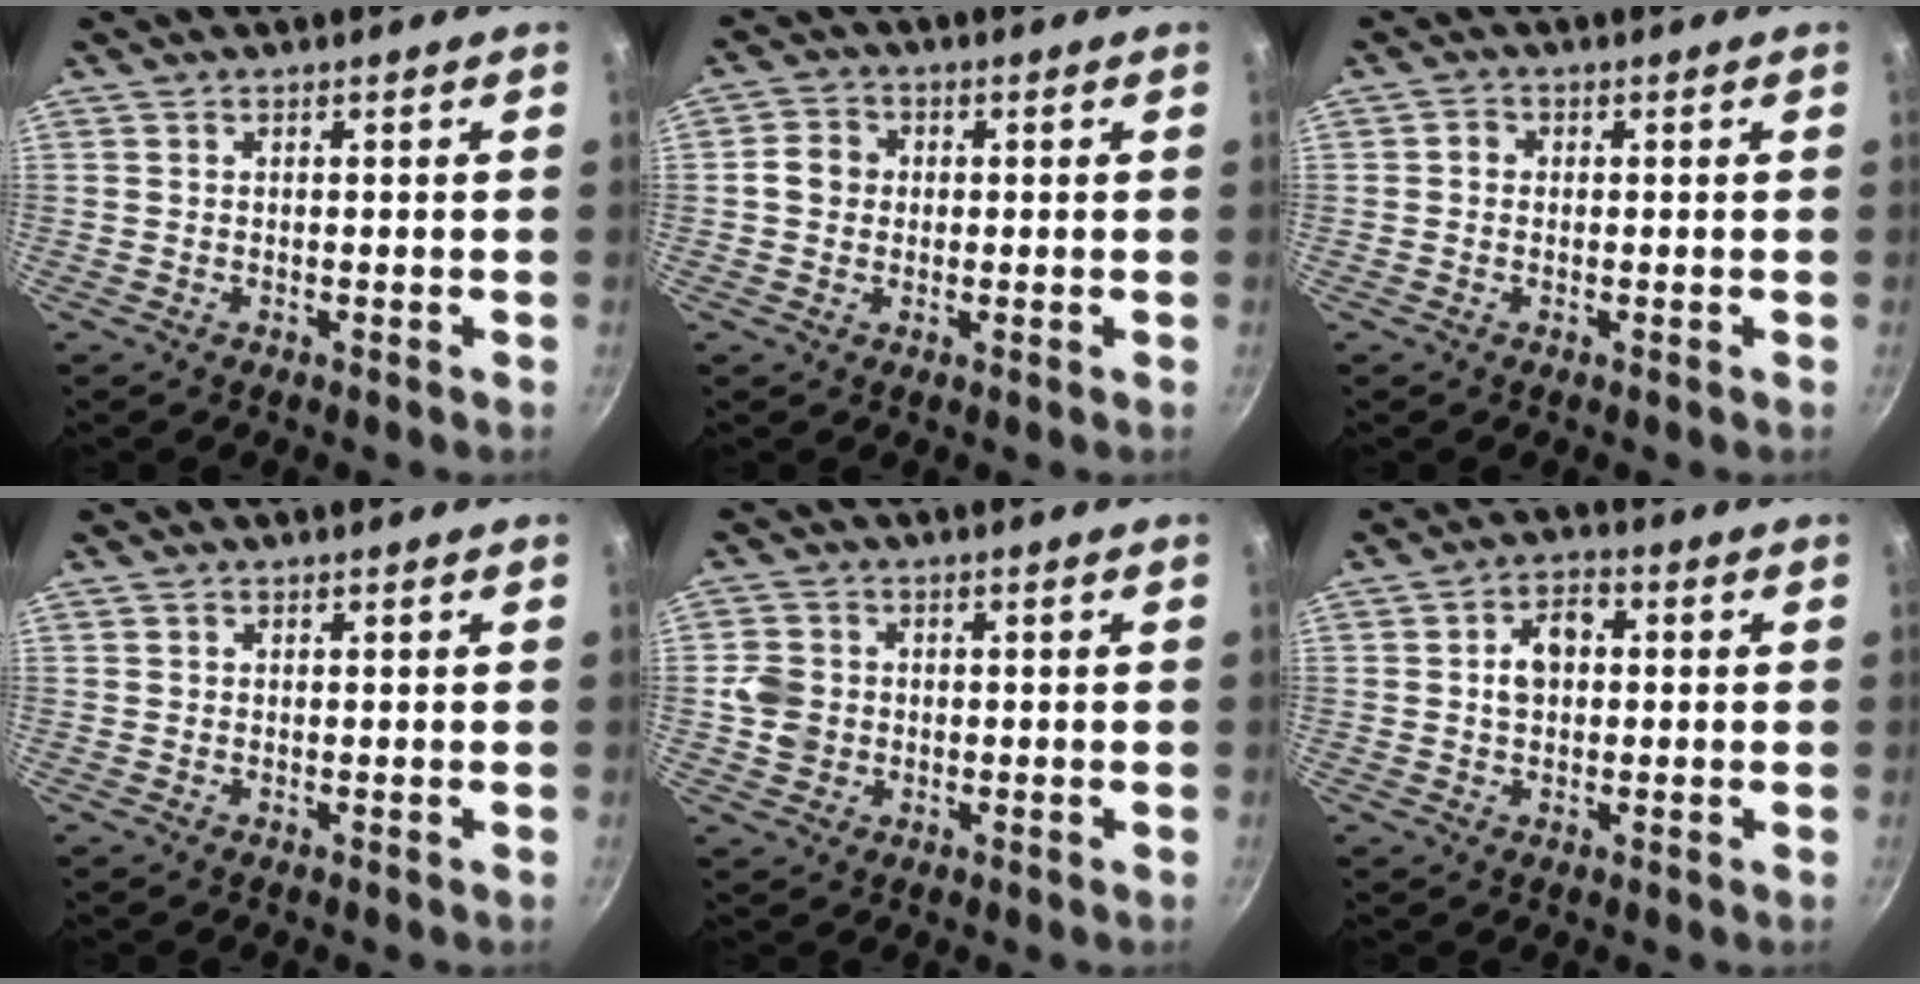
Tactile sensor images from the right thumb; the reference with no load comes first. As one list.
[{"total": 4.4, "force": [0.1, 3.9, 1.9], "torque": [-0.016, 0.007, -0.010]}, {"total": 1.6, "force": [-0.1, 1.4, 0.7], "torque": [-0.009, 0.006, -0.005]}, {"total": 0.0}, {"total": 5.3, "force": [-0.4, 4.8, 2.2], "torque": [-0.026, 0.007, -0.013]}, {"total": 6.1, "force": [0.6, 4.3, 4.2], "torque": [-0.043, 0.015, 0.004]}]